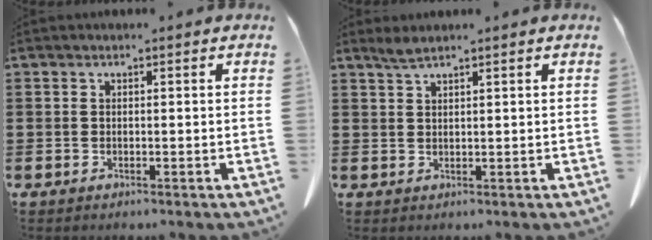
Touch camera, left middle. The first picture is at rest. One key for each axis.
{"total": 1.8, "fx": 1.4, "fy": 0.1, "fz": 1.1, "tx": -0.023, "ty": 0.001, "tz": 0.027}